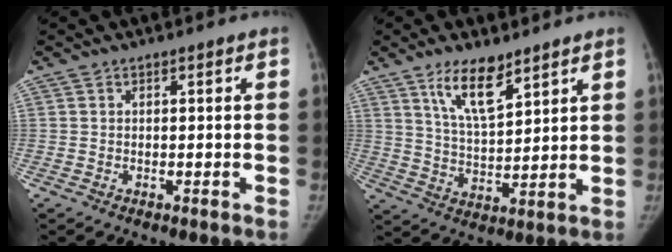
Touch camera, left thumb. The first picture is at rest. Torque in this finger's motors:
{"motor_torque": [0.37, -0.15, 1.39, -0.92, 0.37]}